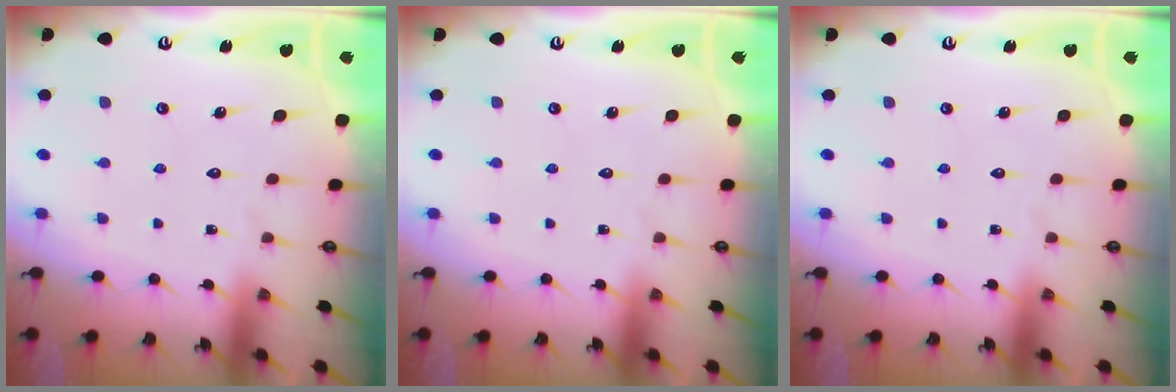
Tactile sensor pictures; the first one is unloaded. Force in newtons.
{"total": 0.0}
{"total": 0.0}